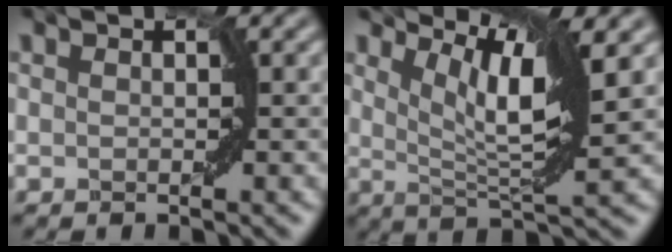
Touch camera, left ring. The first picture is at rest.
{"total": 6.7, "force": [3.4, 1.5, 5.6], "torque": [-0.094, -0.001, 0.065]}